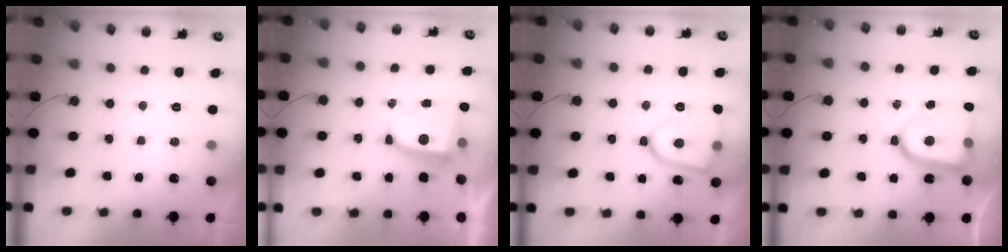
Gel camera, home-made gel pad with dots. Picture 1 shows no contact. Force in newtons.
{"total": 5.4, "press": 5.4, "slide": 0.6}
{"total": 13.7, "press": 13.6, "slide": 1.4}
{"total": 15.9, "press": 15.9, "slide": 1.5}